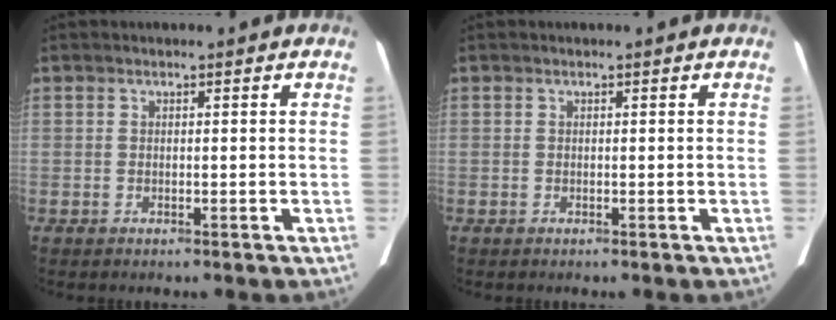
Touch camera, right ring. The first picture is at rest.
{"total": 0.0}